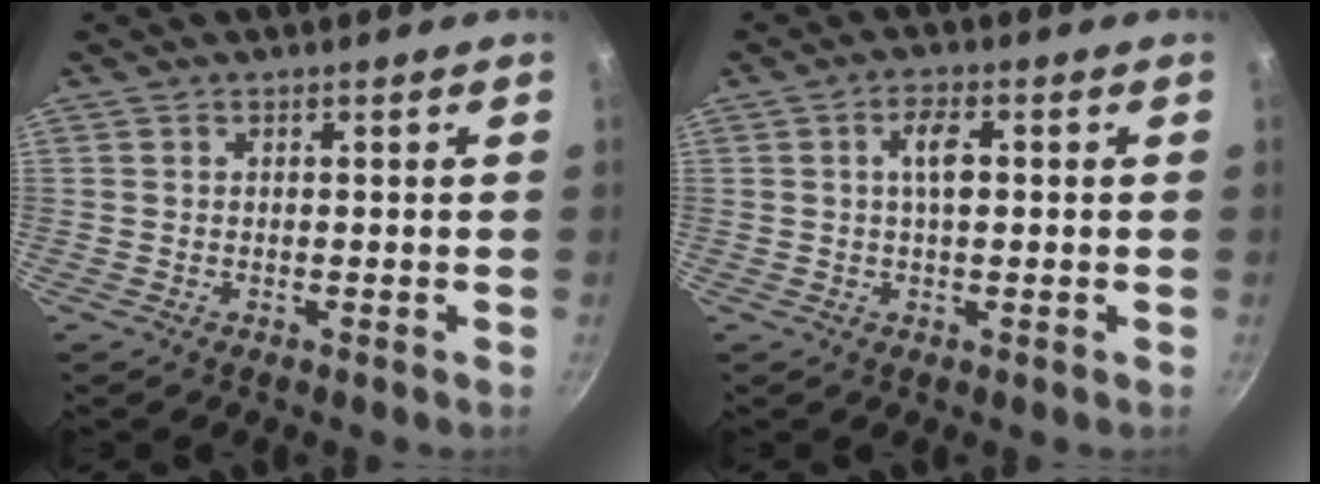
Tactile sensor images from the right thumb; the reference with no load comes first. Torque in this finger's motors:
{"motor_torque": [2.14, 2.38, 0.60, 0.12, -0.01]}